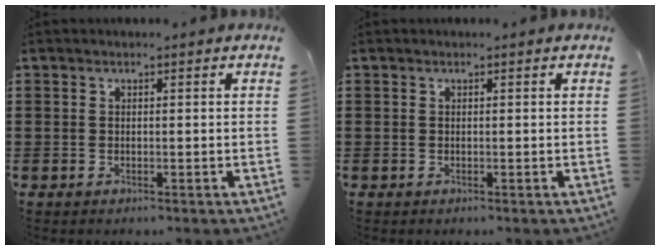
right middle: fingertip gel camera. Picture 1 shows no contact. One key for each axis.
{"total": 0.0}